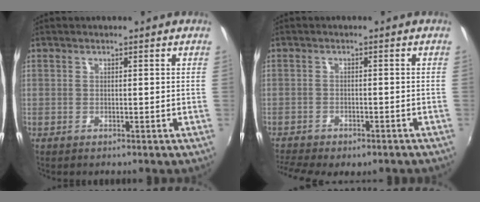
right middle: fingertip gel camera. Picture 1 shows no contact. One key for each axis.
{"total": 9.3, "fx": -7.3, "fy": 3.4, "fz": 4.8, "tx": -0.120, "ty": -0.039, "tz": -0.116}